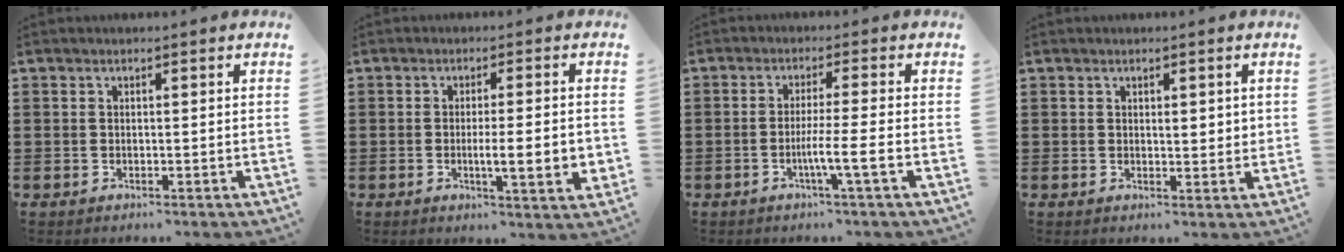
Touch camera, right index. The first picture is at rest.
{"total": 6.4, "force": [-1.0, 0.8, 6.3], "torque": [-0.095, -0.009, -0.017]}
{"total": 5.3, "force": [-1.8, -0.4, 5.0], "torque": [-0.092, -0.014, -0.035]}
{"total": 1.6, "force": [0.6, 0.9, 1.1], "torque": [-0.007, 0.000, 0.007]}